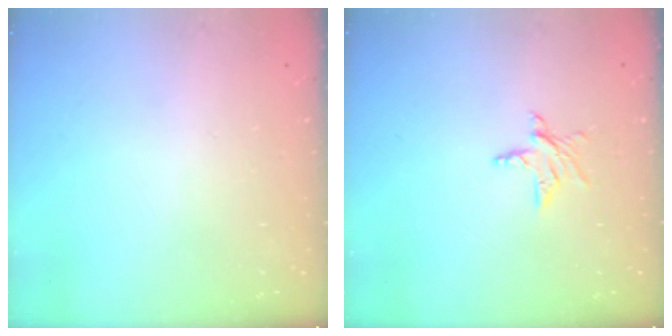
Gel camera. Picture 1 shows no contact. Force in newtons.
{"total": 4.0, "press": 4.0, "slide": 0.3}